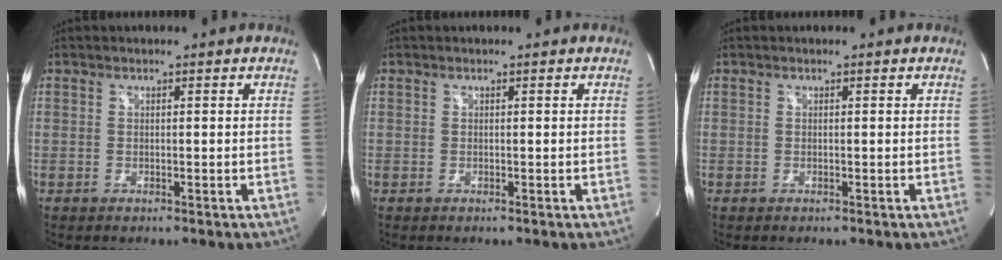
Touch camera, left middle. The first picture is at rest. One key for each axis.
{"total": 0.0}
{"total": 0.0}